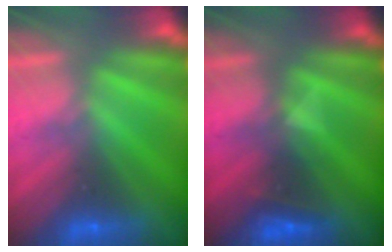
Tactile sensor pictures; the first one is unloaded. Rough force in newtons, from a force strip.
{"total": 2.9}